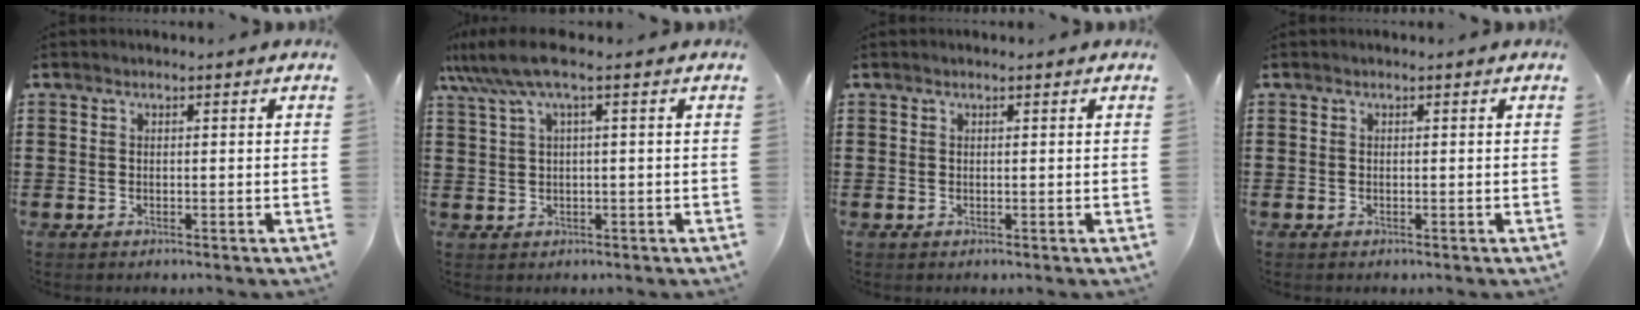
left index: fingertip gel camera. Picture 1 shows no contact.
{"total": 5.4, "force": [1.8, 0.5, 5.1], "torque": [-0.114, -0.008, 0.026]}
{"total": 0.0}
{"total": 0.0}